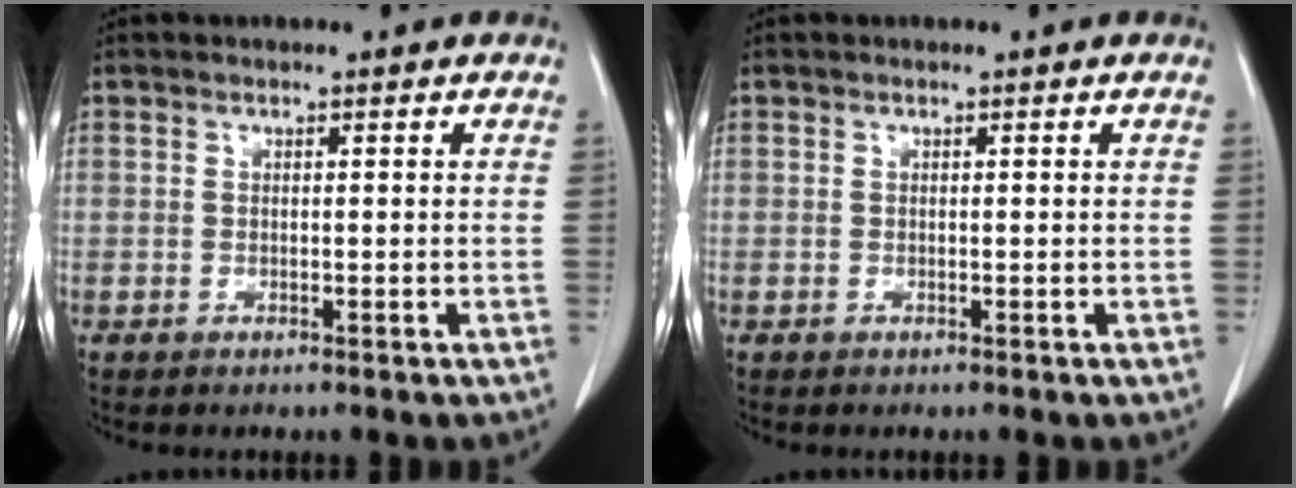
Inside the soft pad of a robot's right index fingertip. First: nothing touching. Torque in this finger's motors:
{"motor_torque": [0.02, -0.01, 0.00, 0.01]}